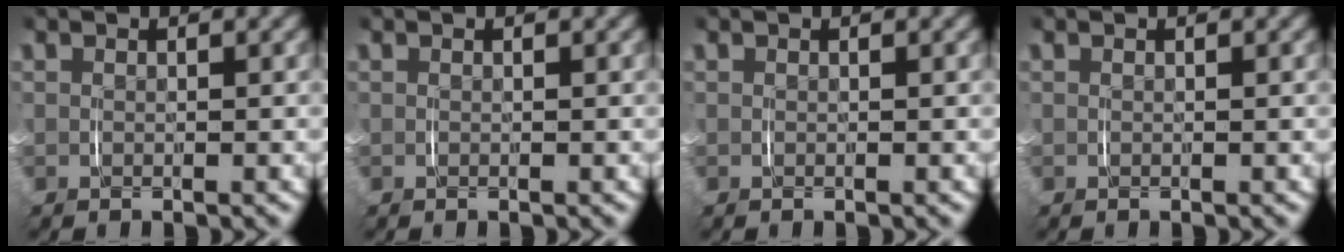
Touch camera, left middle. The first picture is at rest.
{"total": 0.0}
{"total": 0.0}
{"total": 0.0}